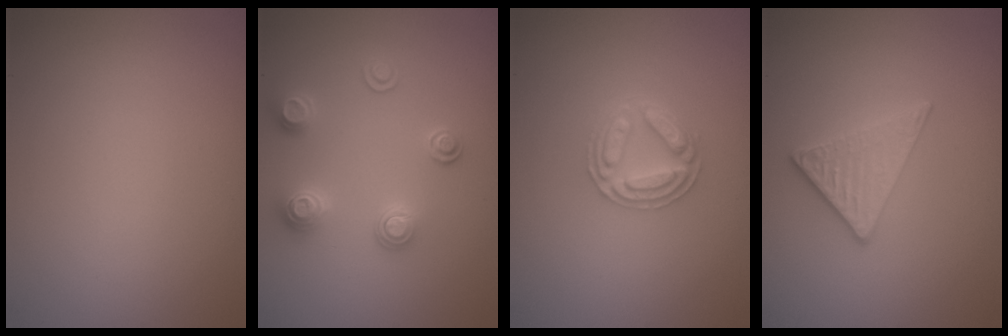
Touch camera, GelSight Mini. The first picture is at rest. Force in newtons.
{"total": 2.7, "press": 2.6, "slide": 0.3}
{"total": 2.9, "press": 2.9, "slide": 0.5}
{"total": 2.7, "press": 2.6, "slide": 1.0}